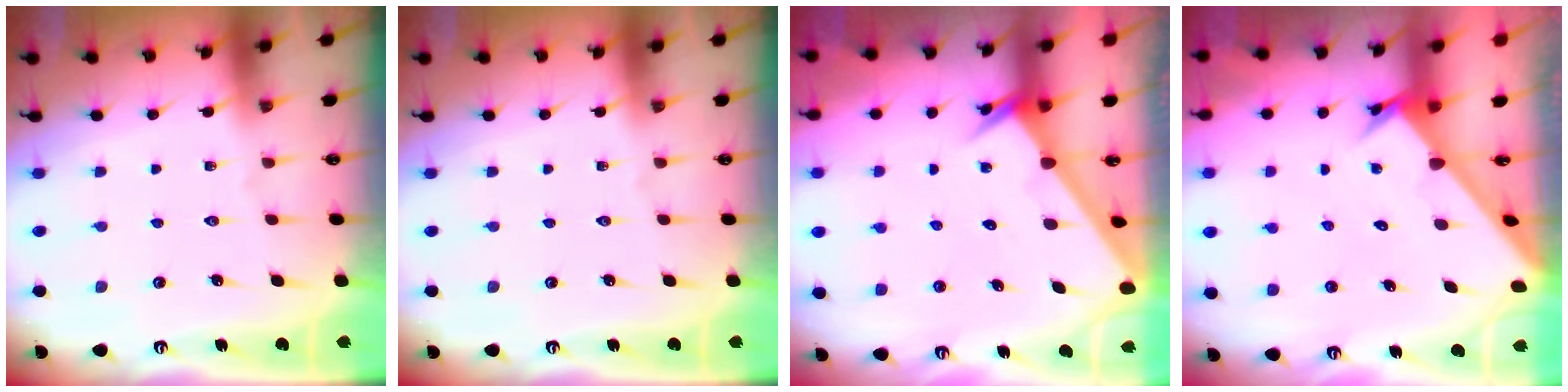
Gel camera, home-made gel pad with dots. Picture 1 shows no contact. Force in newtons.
{"total": 0.0}
{"total": 2.3, "press": 2.3, "slide": 0.2}
{"total": 2.8, "press": 2.7, "slide": 0.3}